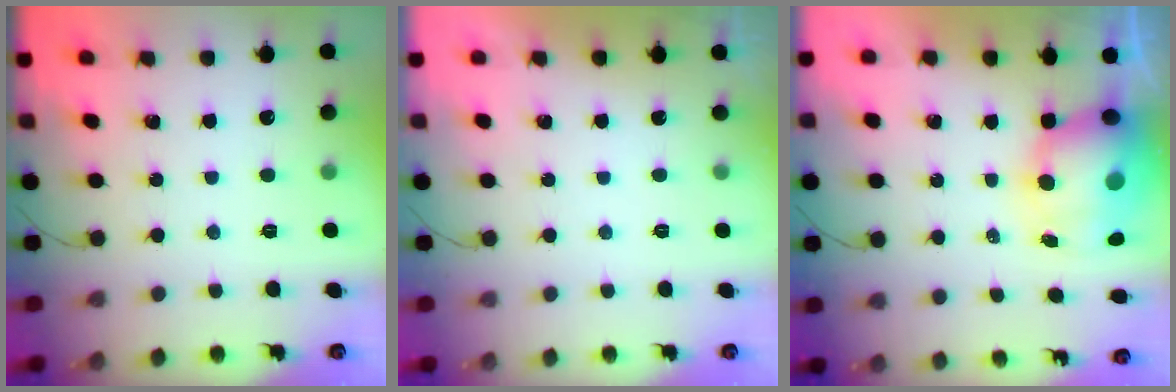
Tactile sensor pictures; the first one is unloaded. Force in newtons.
{"total": 0.0}
{"total": 12.5, "press": 12.1, "slide": 3.4}